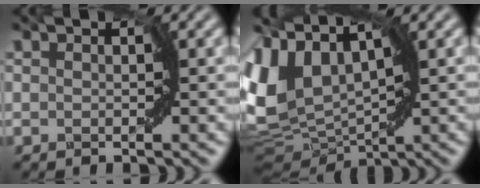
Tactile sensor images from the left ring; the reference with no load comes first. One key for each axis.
{"total": 6.7, "fx": 3.1, "fy": 3.9, "fz": 4.4, "tx": -0.130, "ty": 0.006, "tz": 0.069}